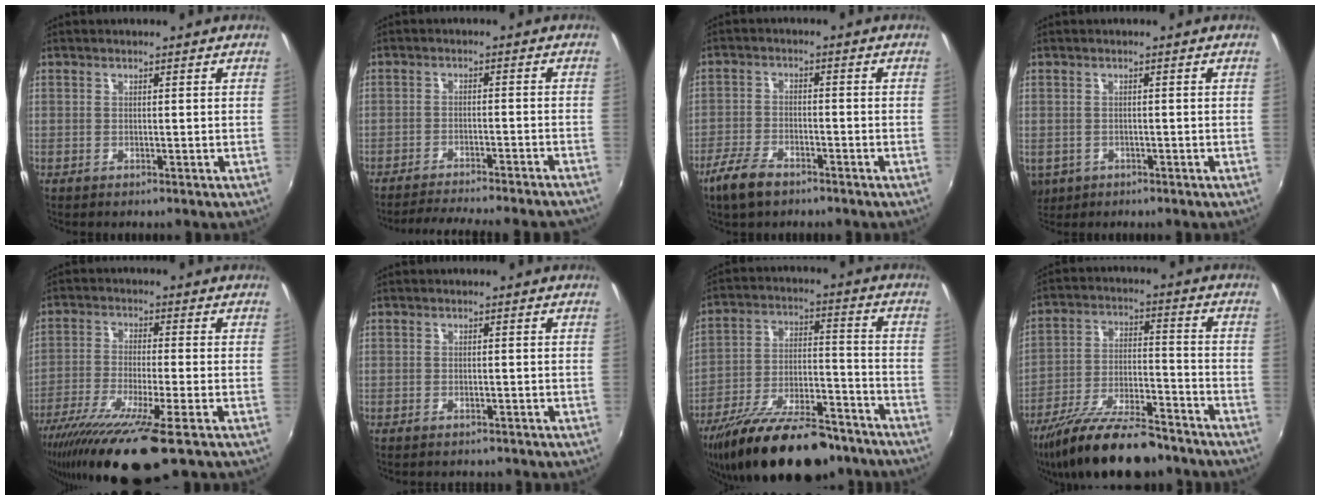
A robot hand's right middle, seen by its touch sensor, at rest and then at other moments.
{"total": 15.5, "force": [-14.1, 1.3, 6.3], "torque": [-0.122, -0.007, -0.189]}
{"total": 7.1, "force": [-5.1, 2.9, 4.0], "torque": [-0.104, -0.008, -0.099]}
{"total": 6.1, "force": [-2.0, 5.0, 2.8], "torque": [-0.068, -0.015, -0.025]}
{"total": 16.3, "force": [-11.2, 1.2, 11.8], "torque": [-0.239, -0.064, -0.194]}
{"total": 1.8, "force": [-1.7, 0.6, 0.5], "torque": [-0.015, -0.005, -0.026]}
{"total": 23.5, "force": [-17.7, 8.4, 12.9], "torque": [-0.234, -0.019, -0.267]}
{"total": 18.5, "force": [-14.7, 5.1, 9.9], "torque": [-0.192, -0.026, -0.240]}